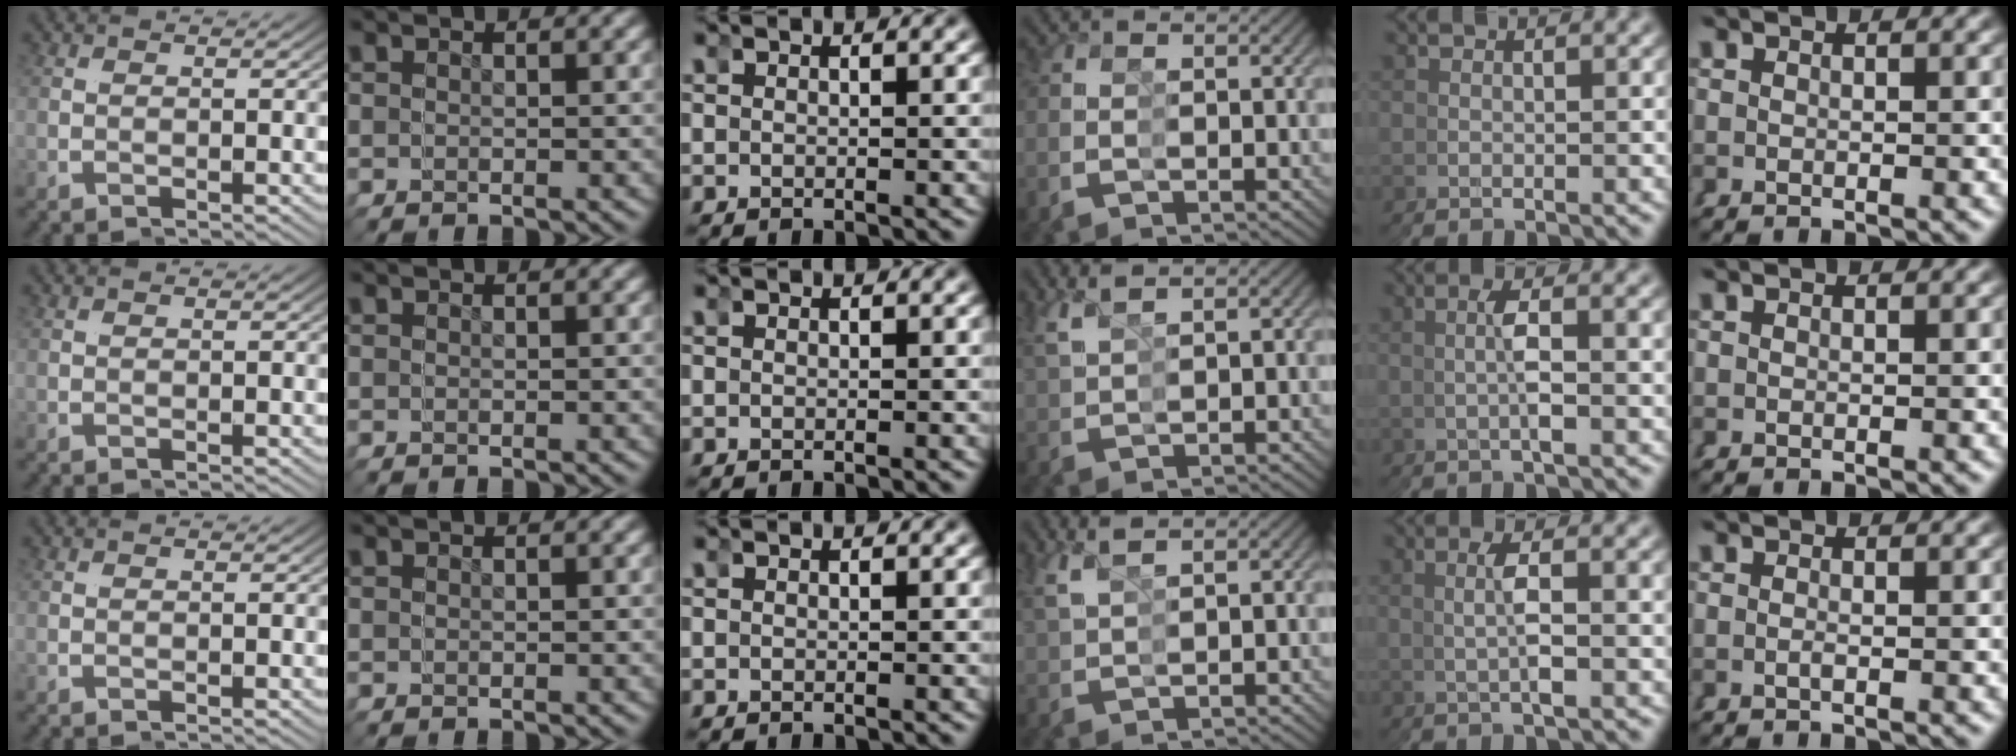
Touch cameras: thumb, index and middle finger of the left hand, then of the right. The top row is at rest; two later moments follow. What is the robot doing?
{"motion": "grasp_and_lifting", "object": "pipette"}